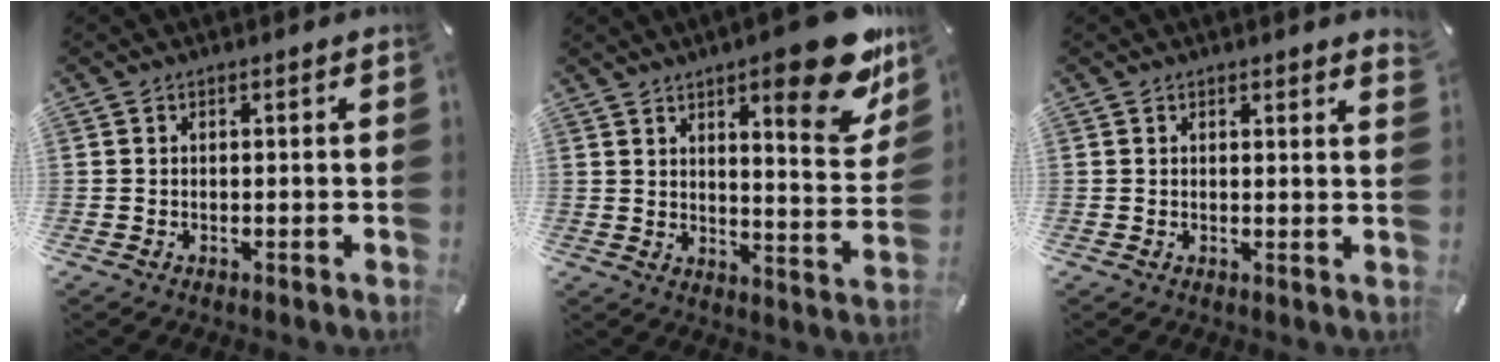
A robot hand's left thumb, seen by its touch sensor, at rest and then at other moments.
{"total": 17.5, "force": [11.8, 4.5, 12.2], "torque": [-0.156, -0.088, 0.185]}
{"total": 1.2, "force": [1.1, 0.0, 0.4], "torque": [-0.002, -0.005, 0.020]}